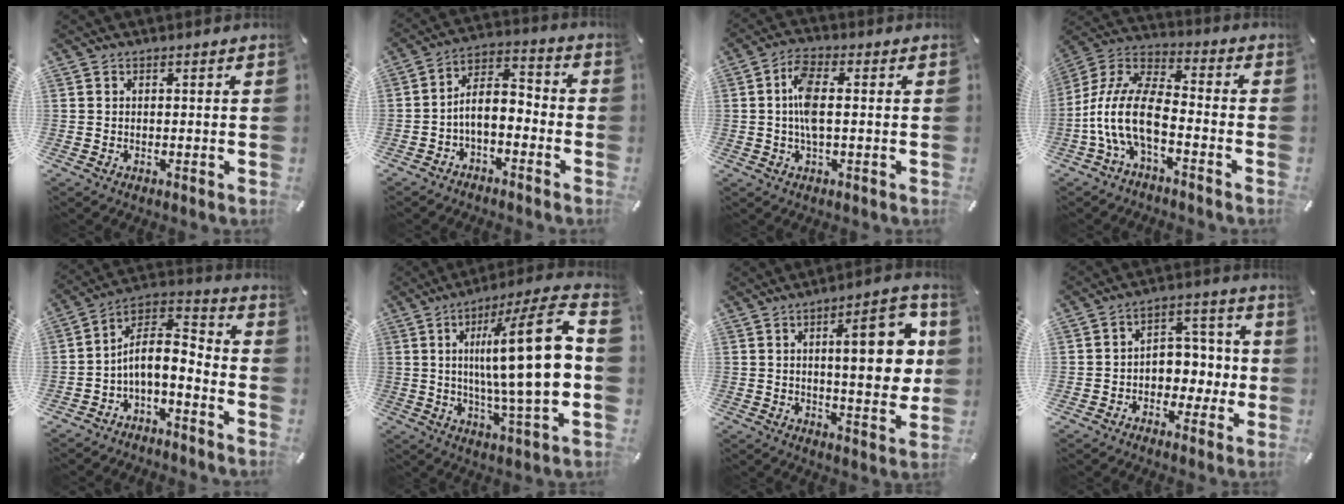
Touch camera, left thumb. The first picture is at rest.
{"total": 7.0, "force": [-3.2, 4.2, 4.6], "torque": [-0.087, 0.008, -0.061]}
{"total": 7.2, "force": [0.0, 3.0, 6.5], "torque": [-0.139, 0.002, -0.003]}
{"total": 13.4, "force": [-6.1, 6.1, 10.2], "torque": [-0.224, 0.009, -0.114]}
{"total": 7.9, "force": [-2.5, 4.3, 6.1], "torque": [-0.117, -0.005, -0.050]}
{"total": 23.4, "force": [1.1, 4.5, 23.0], "torque": [-0.362, -0.007, 0.004]}
{"total": 16.3, "force": [3.3, 5.5, 15.0], "torque": [-0.194, -0.008, 0.044]}
{"total": 6.9, "force": [-1.5, 6.1, 2.9], "torque": [-0.034, 0.012, -0.028]}